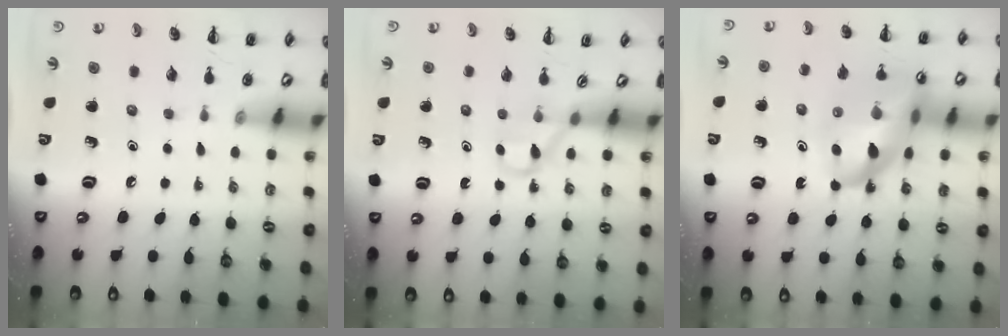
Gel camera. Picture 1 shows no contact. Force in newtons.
{"total": 2.6, "press": 2.4, "slide": 0.9}
{"total": 20.5, "press": 20.0, "slide": 4.3}